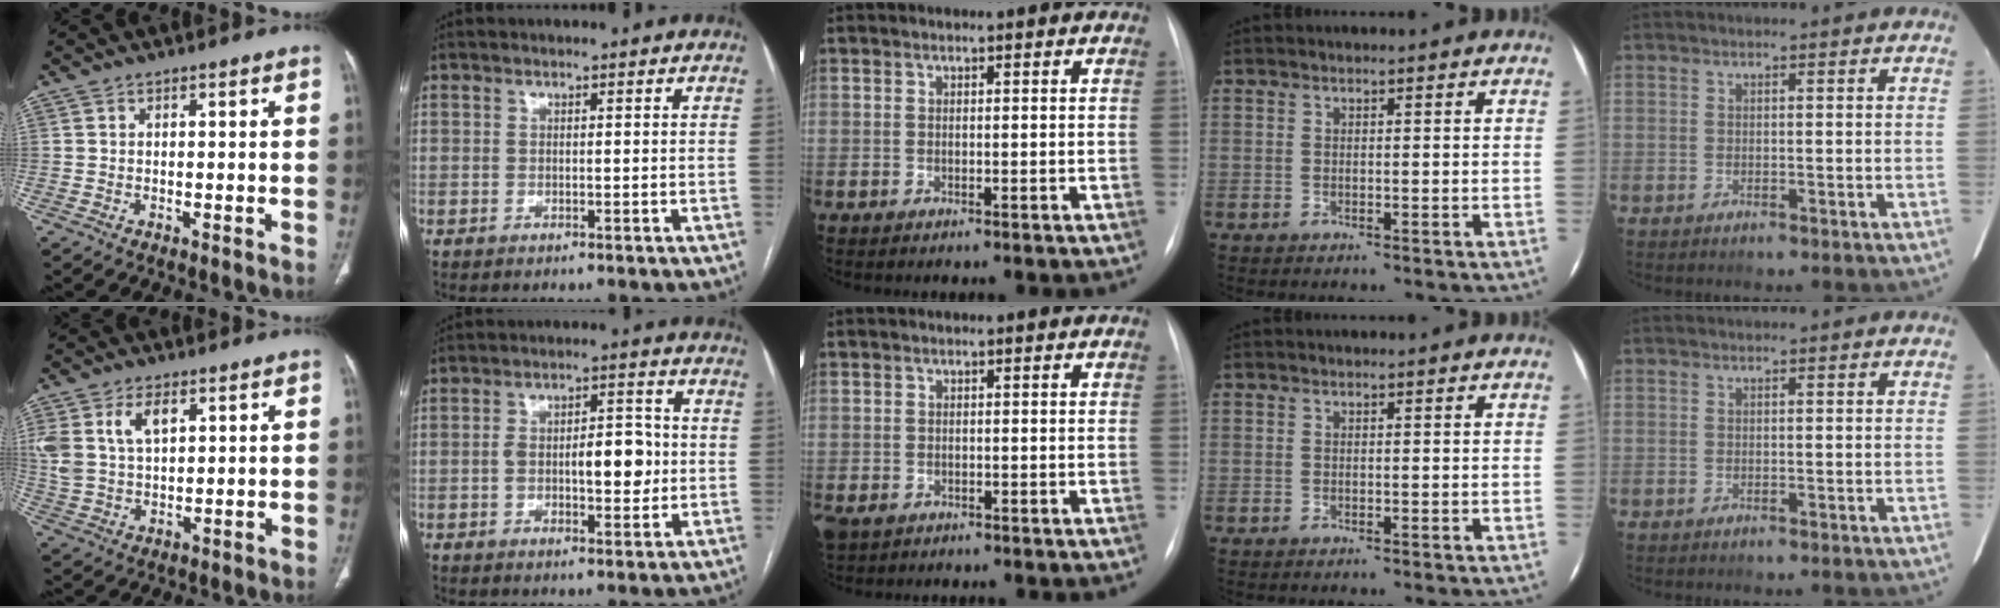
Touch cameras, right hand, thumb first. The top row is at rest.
{"thumb": {"total": 9.6, "force": [3.7, 5.6, 6.8], "torque": [-0.144, -0.002, 0.081]}, "index": {"total": 8.2, "force": [-0.6, 3.2, 7.6], "torque": [-0.123, 0.015, -0.007]}, "middle": {"total": 2.4, "force": [-1.4, 1.7, 1.0], "torque": [-0.021, -0.002, -0.017]}}